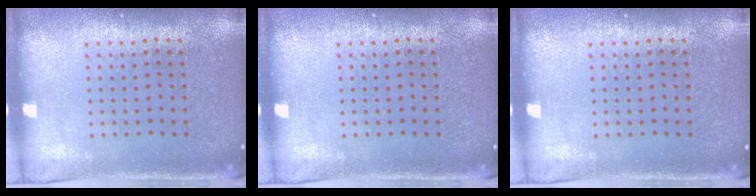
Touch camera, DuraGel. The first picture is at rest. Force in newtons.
{"total": 0.0}
{"total": 0.0}